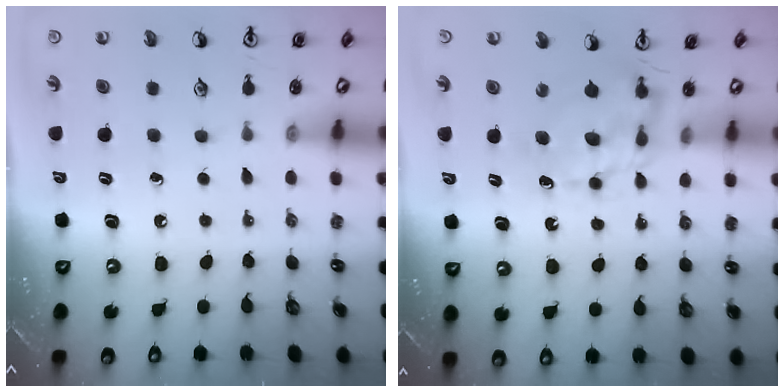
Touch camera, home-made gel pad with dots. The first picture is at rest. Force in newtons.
{"total": 6.7, "press": 6.7, "slide": 0.2}